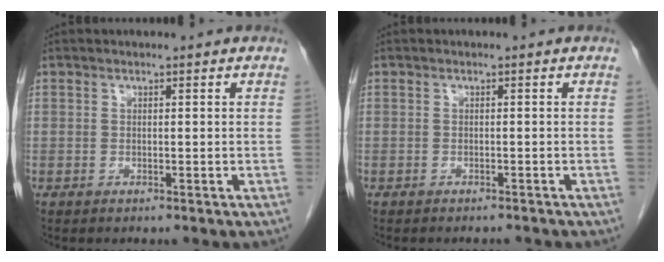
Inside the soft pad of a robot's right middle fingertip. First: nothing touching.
{"total": 2.3, "force": [-2.2, 0.7, 0.5], "torque": [-0.009, -0.004, -0.025]}